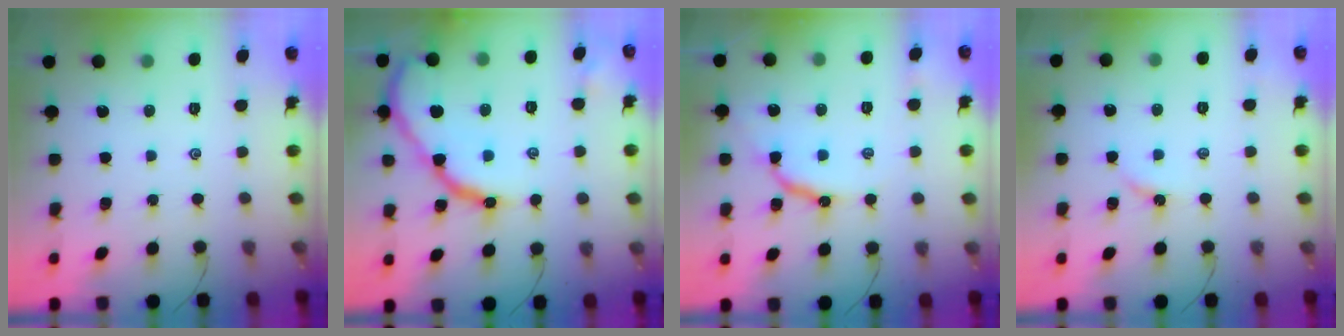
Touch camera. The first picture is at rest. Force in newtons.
{"total": 16.4, "press": 16.3, "slide": 1.8}
{"total": 10.0, "press": 10.0, "slide": 0.8}
{"total": 2.7, "press": 2.7, "slide": 0.3}